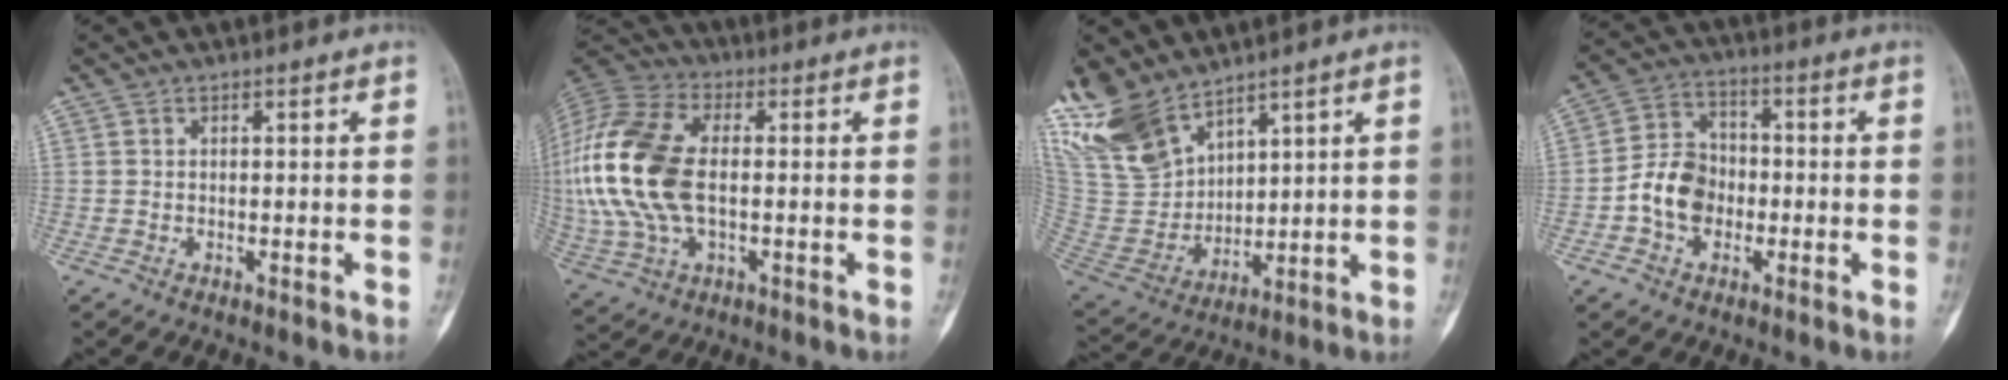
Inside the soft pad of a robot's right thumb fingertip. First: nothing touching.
{"total": 20.9, "force": [0.0, 11.8, 17.3], "torque": [-0.399, 0.008, 0.002]}
{"total": 16.7, "force": [12.5, 7.8, 7.9], "torque": [-0.151, -0.047, 0.262]}
{"total": 9.1, "force": [-2.2, 7.1, 5.3], "torque": [-0.078, 0.032, -0.050]}